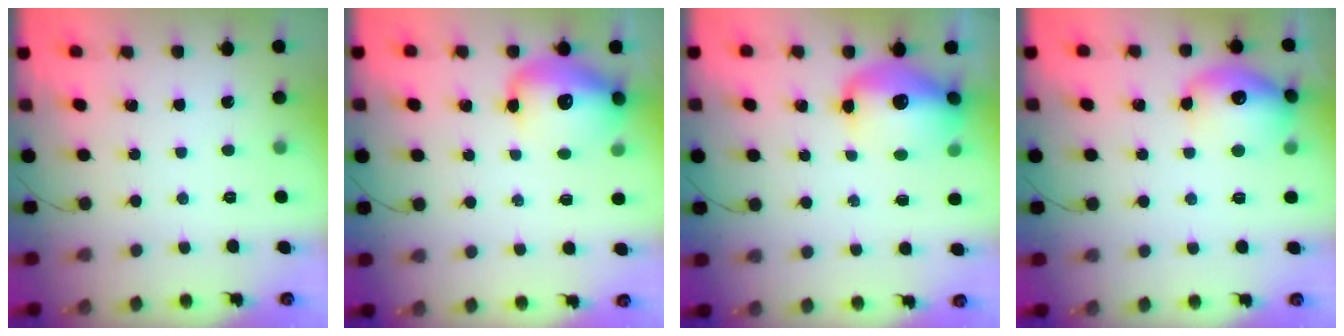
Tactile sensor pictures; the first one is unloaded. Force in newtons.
{"total": 13.8, "press": 13.3, "slide": 3.8}
{"total": 13.8, "press": 13.4, "slide": 3.1}
{"total": 15.8, "press": 15.8, "slide": 1.5}